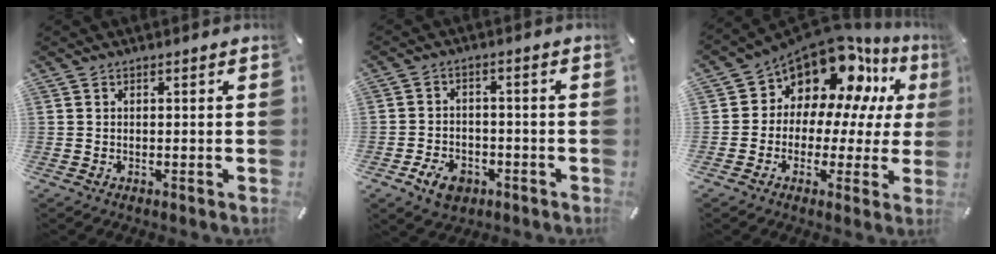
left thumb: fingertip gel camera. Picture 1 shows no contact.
{"total": 6.0, "force": [-3.2, 4.4, 2.6], "torque": [-0.057, 0.015, -0.058]}
{"total": 13.0, "force": [8.9, 7.7, 5.4], "torque": [-0.110, -0.082, 0.156]}